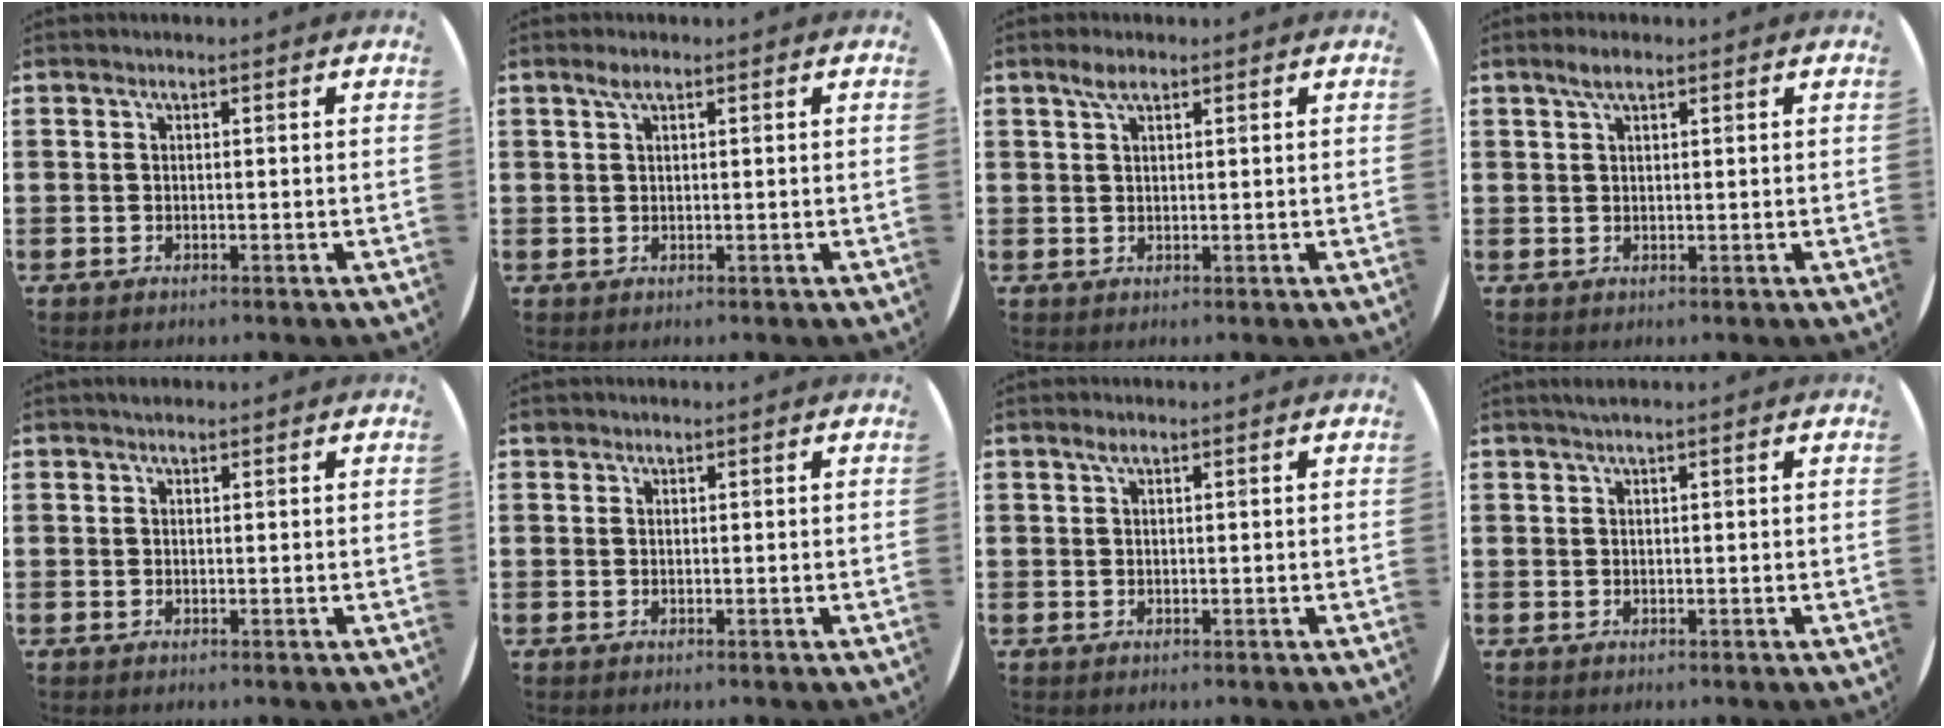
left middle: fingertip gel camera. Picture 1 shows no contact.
{"total": 1.5, "force": [0.9, 0.5, 1.2], "torque": [-0.024, 0.005, 0.015]}
{"total": 2.3, "force": [1.6, 0.9, 1.4], "torque": [-0.022, 0.003, 0.026]}
{"total": 2.3, "force": [1.5, 0.9, 1.5], "torque": [-0.022, 0.004, 0.024]}
{"total": 0.6, "force": [0.6, 0.3, -0.1], "torque": [0.009, -0.001, 0.009]}
{"total": 0.5, "force": [0.5, 0.3, -0.1], "torque": [0.002, 0.003, 0.009]}
{"total": 0.9, "force": [0.5, 0.3, 0.6], "torque": [-0.005, 0.001, 0.007]}
{"total": 0.8, "force": [0.6, 0.0, 0.5], "torque": [-0.008, 0.002, 0.010]}